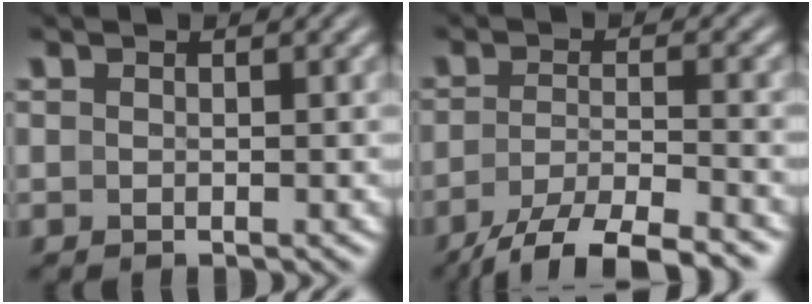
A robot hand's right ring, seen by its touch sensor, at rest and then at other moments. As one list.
[{"total": 7.7, "force": [-5.9, 2.5, 4.4], "torque": [-0.071, -0.025, -0.077]}]